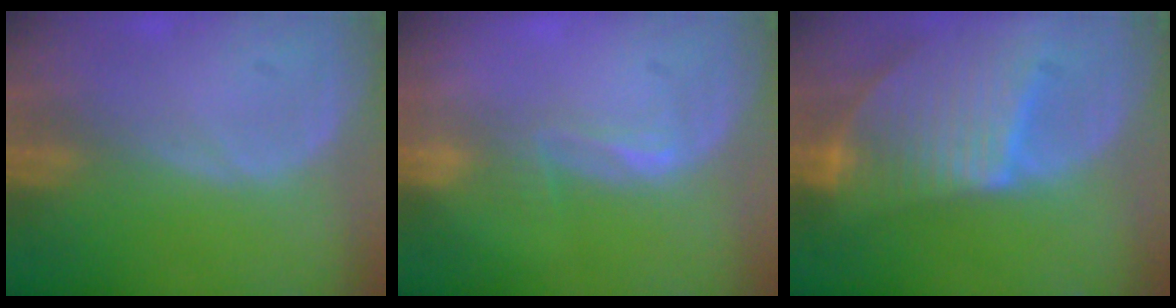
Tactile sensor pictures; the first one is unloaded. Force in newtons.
{"total": 2.6, "press": 2.0, "slide": 1.6}
{"total": 9.4, "press": 8.2, "slide": 4.7}